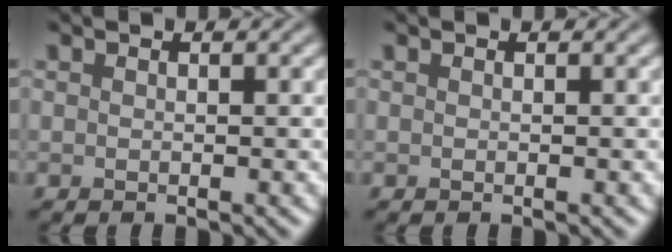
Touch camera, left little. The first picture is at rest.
{"total": 0.0}